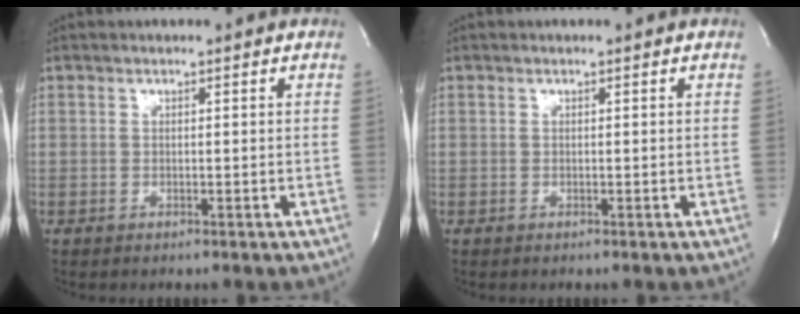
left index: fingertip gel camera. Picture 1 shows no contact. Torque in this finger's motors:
{"motor_torque": [0.00, 0.00, 0.01, 0.00]}